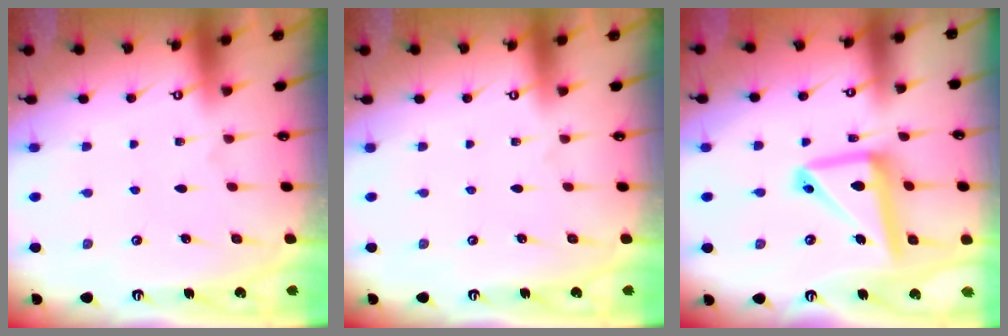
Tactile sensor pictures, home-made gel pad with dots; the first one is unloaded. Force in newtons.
{"total": 0.0}
{"total": 13.7, "press": 13.6, "slide": 1.3}